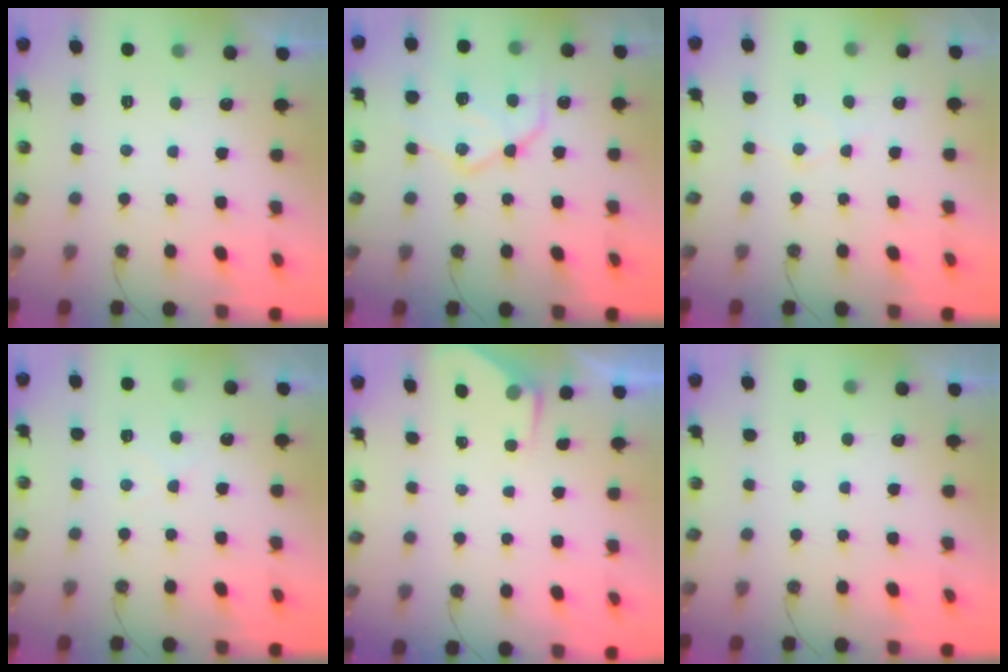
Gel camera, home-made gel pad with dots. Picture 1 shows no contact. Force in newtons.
{"total": 18.6, "press": 18.5, "slide": 1.7}
{"total": 5.3, "press": 5.2, "slide": 0.8}
{"total": 5.1, "press": 5.1, "slide": 0.6}
{"total": 2.8, "press": 2.8, "slide": 0.5}
{"total": 0.0}